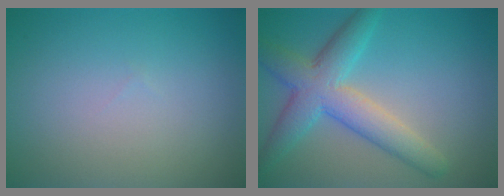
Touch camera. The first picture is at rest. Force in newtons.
{"total": 5.9, "press": 5.9, "slide": 0.3}